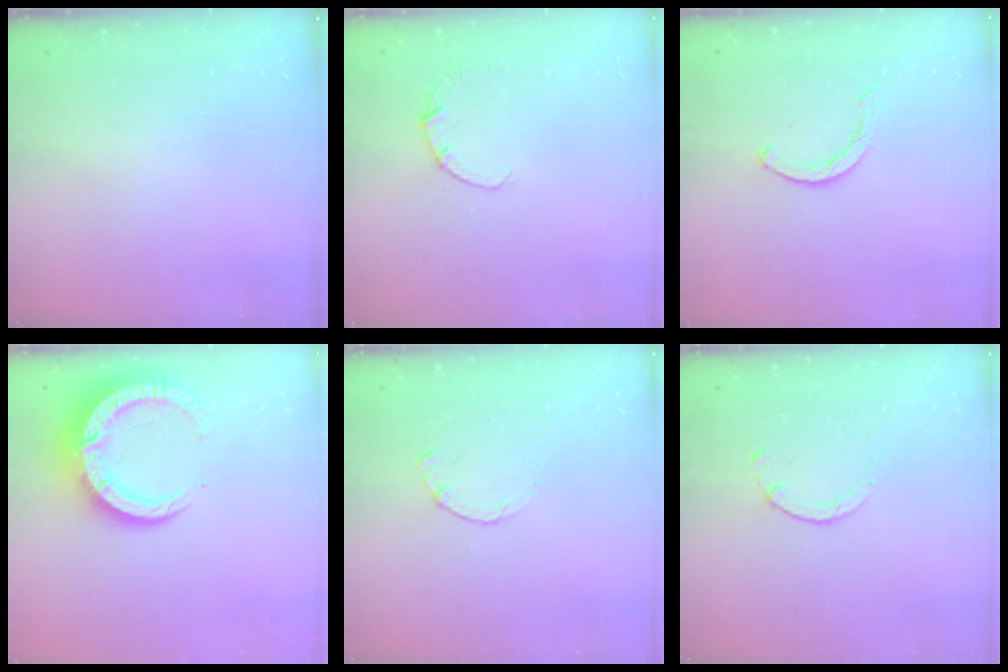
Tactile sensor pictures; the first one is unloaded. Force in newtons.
{"total": 1.9, "press": 1.9, "slide": 0.3}
{"total": 1.8, "press": 1.8, "slide": 0.4}
{"total": 13.3, "press": 13.2, "slide": 1.3}
{"total": 1.7, "press": 1.7, "slide": 0.3}
{"total": 2.2, "press": 2.1, "slide": 0.4}